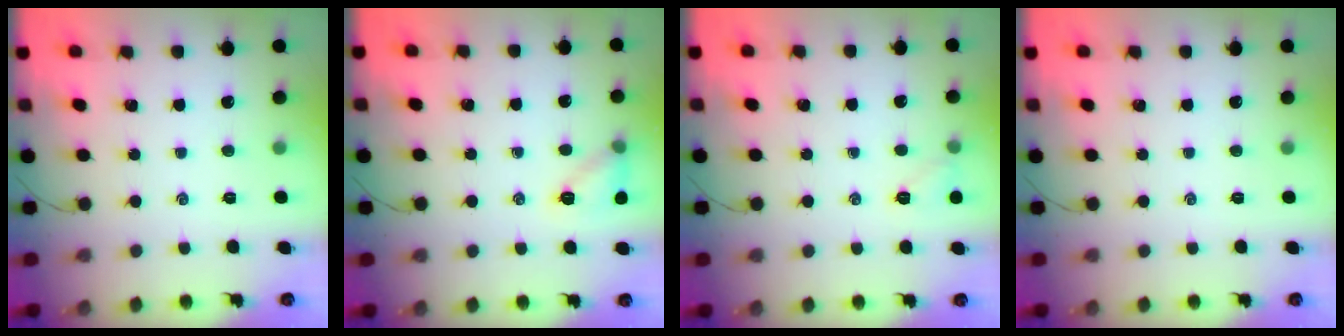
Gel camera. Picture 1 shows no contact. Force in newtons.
{"total": 8.5, "press": 8.5, "slide": 0.9}
{"total": 5.7, "press": 5.6, "slide": 1.1}
{"total": 0.0}